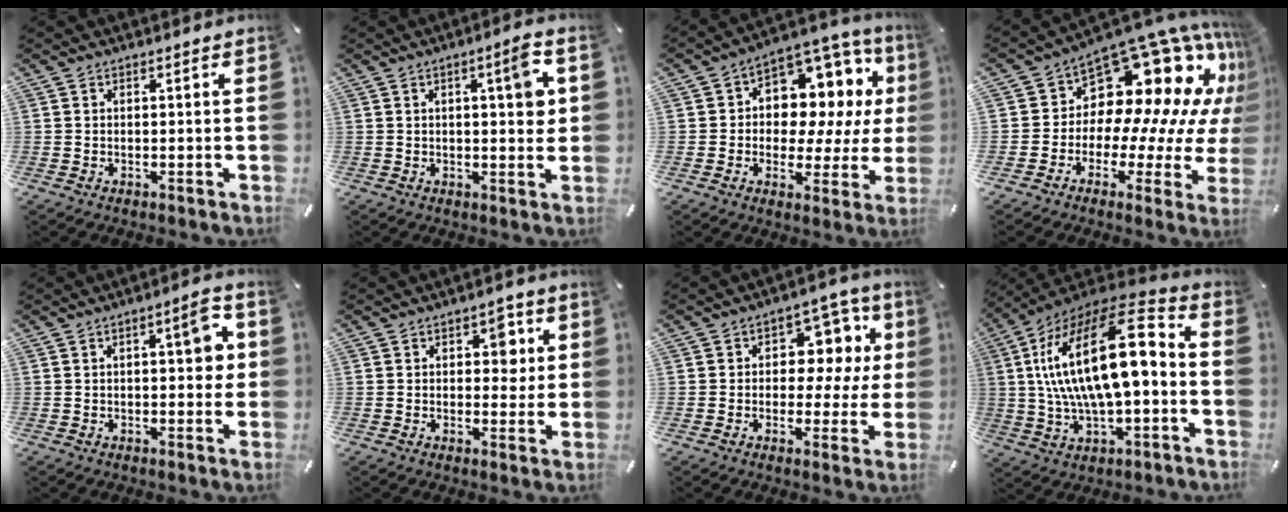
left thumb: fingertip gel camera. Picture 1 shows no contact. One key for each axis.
{"total": 5.9, "fx": 0.8, "fy": 2.3, "fz": 5.3, "tx": -0.069, "ty": 0.001, "tz": 0.005}
{"total": 11.2, "fx": 2.8, "fy": 8.9, "fz": 6.3, "tx": -0.083, "ty": -0.038, "tz": 0.057}
{"total": 18.0, "fx": 10.5, "fy": 10.6, "fz": 10.1, "tx": -0.136, "ty": -0.115, "tz": 0.189}
{"total": 6.9, "fx": 1.1, "fy": 2.9, "fz": 6.2, "tx": -0.069, "ty": -0.003, "tz": 0.008}
{"total": 5.7, "fx": 1.5, "fy": 3.9, "fz": 3.8, "tx": -0.027, "ty": -0.011, "tz": 0.014}
{"total": 10.6, "fx": 2.8, "fy": 7.7, "fz": 6.8, "tx": -0.083, "ty": -0.025, "tz": 0.047}
{"total": 25.5, "fx": 3.6, "fy": 11.5, "fz": 22.4, "tx": -0.434, "ty": -0.017, "tz": 0.058}